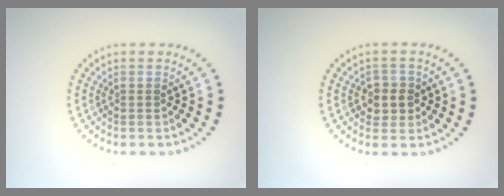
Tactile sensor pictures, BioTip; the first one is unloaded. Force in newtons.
{"total": 2.2, "press": 2.0, "slide": 0.8}